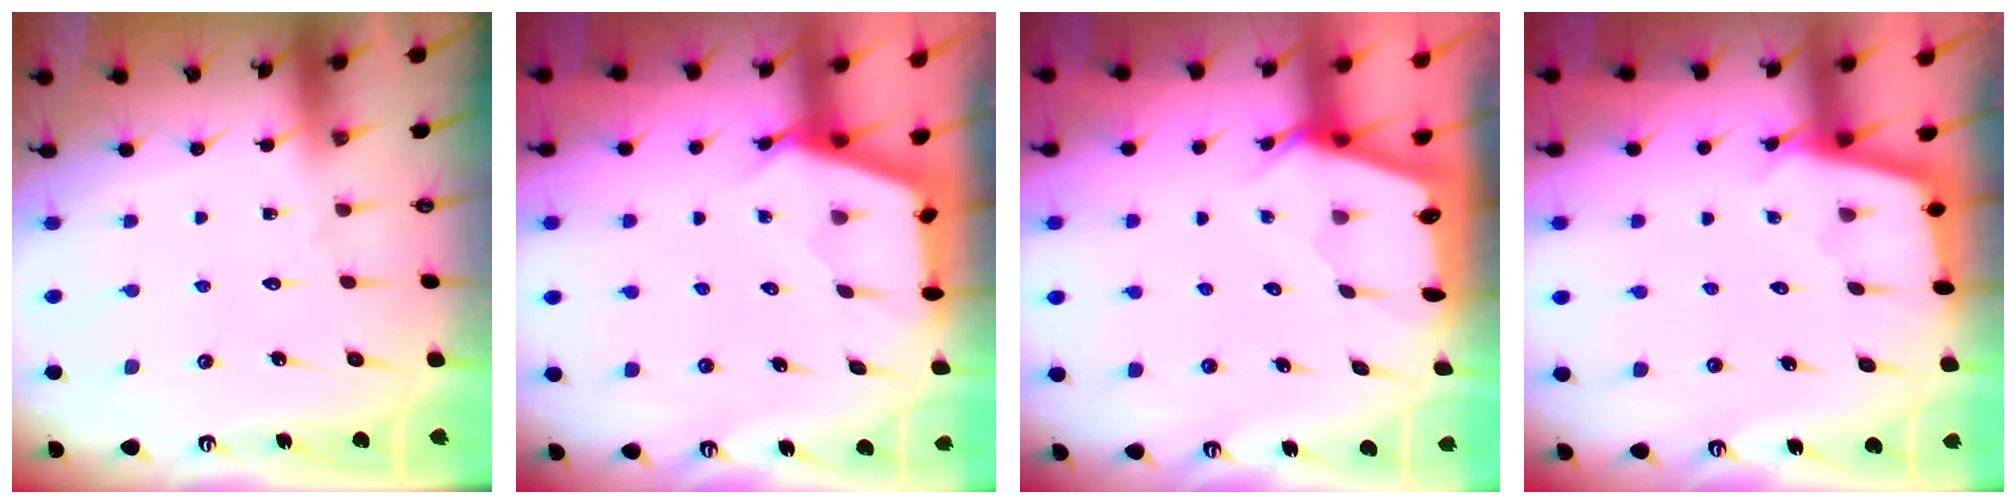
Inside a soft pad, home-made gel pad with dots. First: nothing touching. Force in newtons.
{"total": 2.7, "press": 2.7, "slide": 0.3}
{"total": 2.5, "press": 2.4, "slide": 0.3}
{"total": 2.5, "press": 2.5, "slide": 0.2}